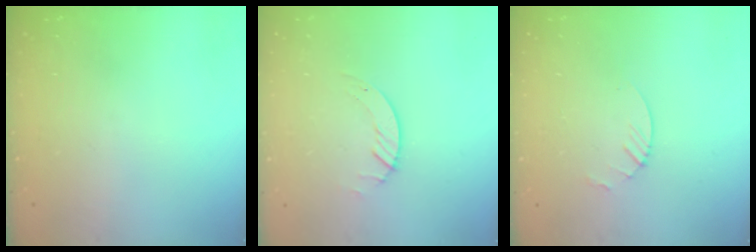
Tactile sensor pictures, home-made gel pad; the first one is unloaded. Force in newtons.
{"total": 1.2, "press": 1.1, "slide": 0.2}
{"total": 3.0, "press": 3.0, "slide": 0.3}